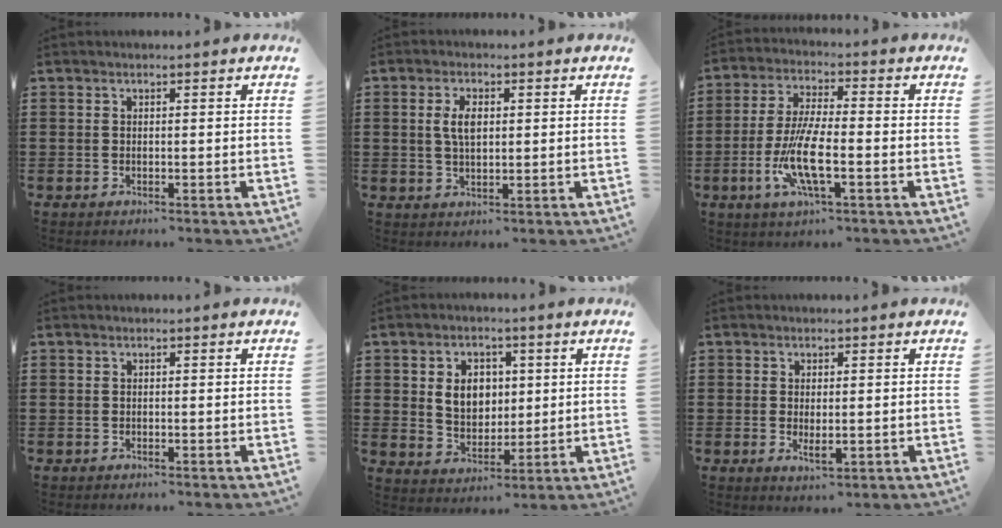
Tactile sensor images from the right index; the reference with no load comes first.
{"total": 4.0, "force": [0.7, 1.8, 3.5], "torque": [-0.072, 0.009, 0.011]}
{"total": 9.0, "force": [-3.0, 2.3, 8.2], "torque": [-0.182, -0.015, -0.061]}
{"total": 0.0}
{"total": 6.2, "force": [1.2, 4.9, 3.7], "torque": [-0.072, 0.009, 0.015]}
{"total": 2.6, "force": [-0.2, 1.1, 2.3], "torque": [-0.042, 0.002, -0.004]}